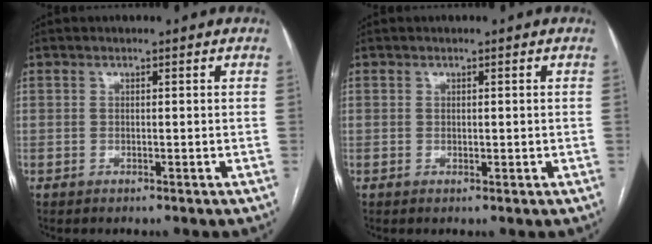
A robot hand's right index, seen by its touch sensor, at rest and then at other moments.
{"total": 0.8, "force": [0.1, 0.5, 0.6], "torque": [-0.008, -0.003, 0.003]}